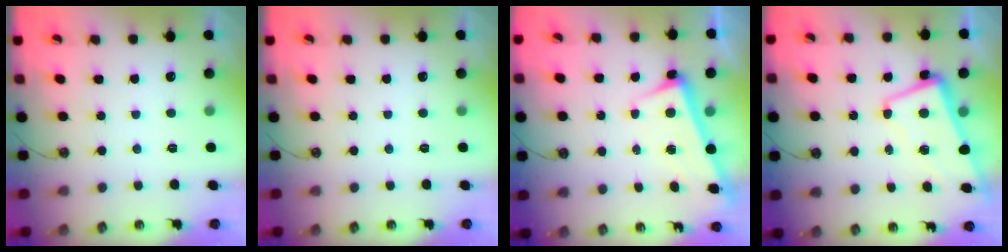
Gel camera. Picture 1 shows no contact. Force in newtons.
{"total": 0.0}
{"total": 2.6, "press": 2.5, "slide": 0.7}
{"total": 1.1, "press": 0.6, "slide": 0.9}